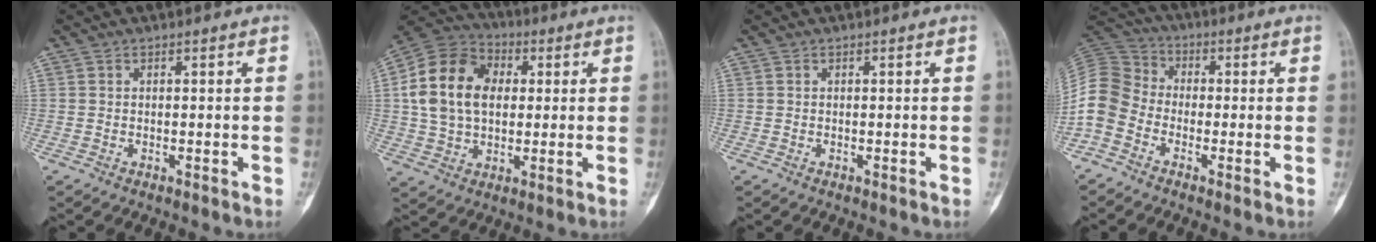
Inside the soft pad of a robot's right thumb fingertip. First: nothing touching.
{"total": 16.3, "force": [2.3, 11.8, 11.1], "torque": [-0.185, 0.021, 0.035]}
{"total": 0.0}
{"total": 9.2, "force": [-3.6, 7.4, 4.3], "torque": [-0.078, 0.037, -0.089]}